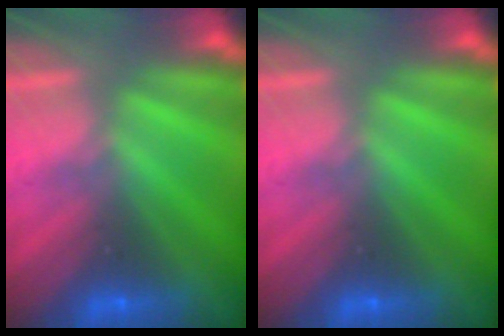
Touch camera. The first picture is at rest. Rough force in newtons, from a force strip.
{"total": 0.0}